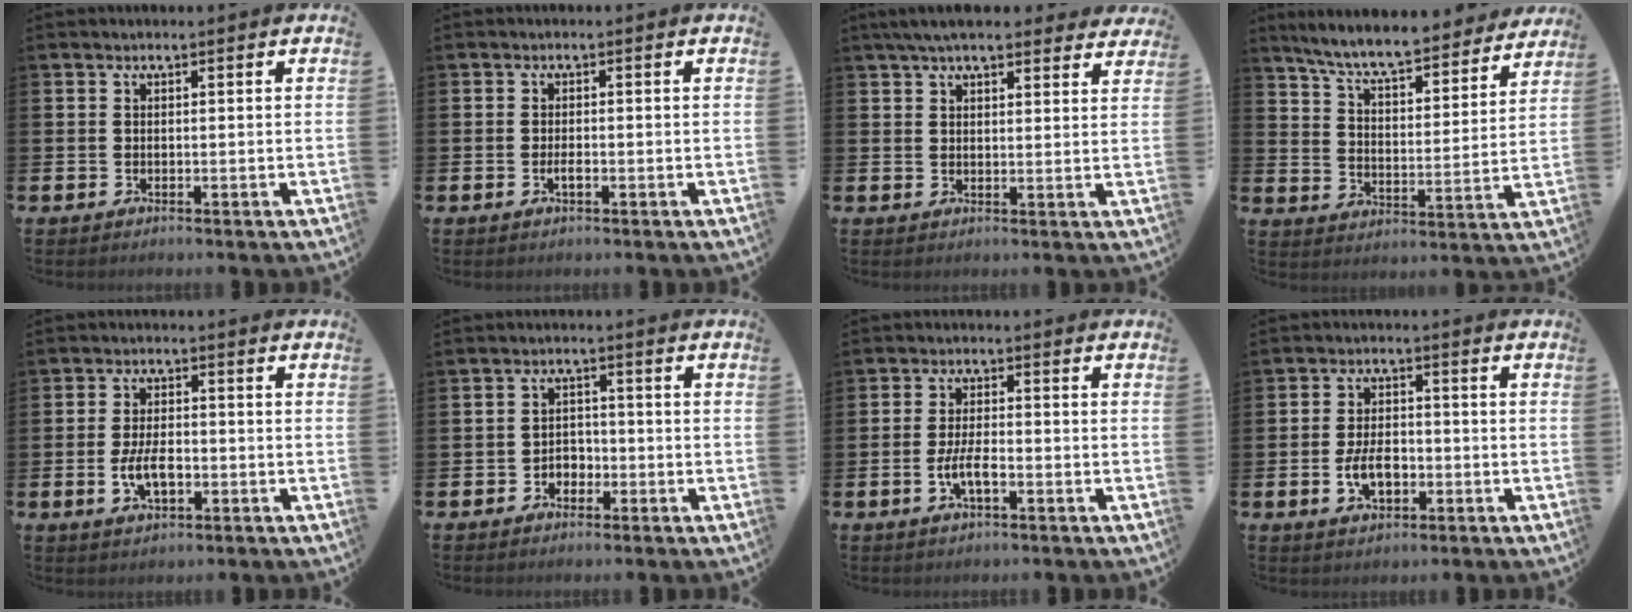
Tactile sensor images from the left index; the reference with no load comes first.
{"total": 1.3, "force": [-0.4, 0.4, 1.1], "torque": [-0.026, 0.002, -0.007]}
{"total": 5.4, "force": [4.7, 1.3, 2.2], "torque": [-0.050, -0.011, 0.087]}
{"total": 8.0, "force": [7.5, 0.9, 2.9], "torque": [-0.081, -0.057, 0.126]}
{"total": 4.5, "force": [-1.0, 2.4, 3.7], "torque": [-0.062, -0.001, -0.022]}
{"total": 2.4, "force": [-1.4, 1.8, 0.8], "torque": [-0.017, 0.006, -0.033]}
{"total": 3.8, "force": [-1.4, 1.3, 3.3], "torque": [-0.069, 0.005, -0.025]}
{"total": 4.7, "force": [-1.3, 2.7, 3.6], "torque": [-0.059, 0.001, -0.028]}